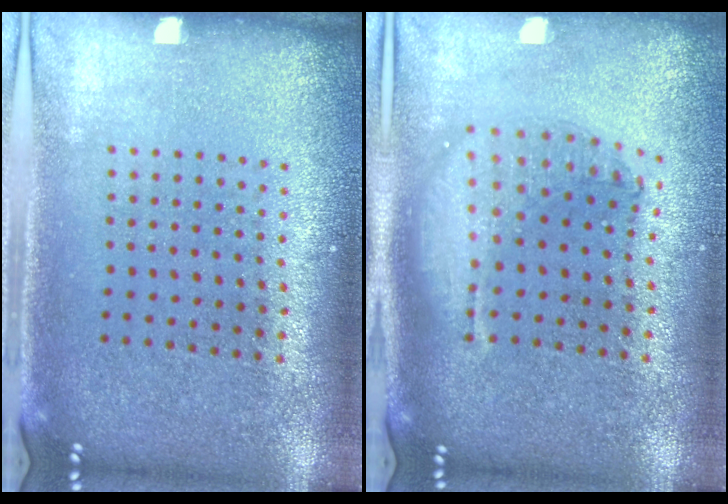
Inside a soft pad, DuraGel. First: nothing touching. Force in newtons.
{"total": 1.8, "press": 1.5, "slide": 0.9}